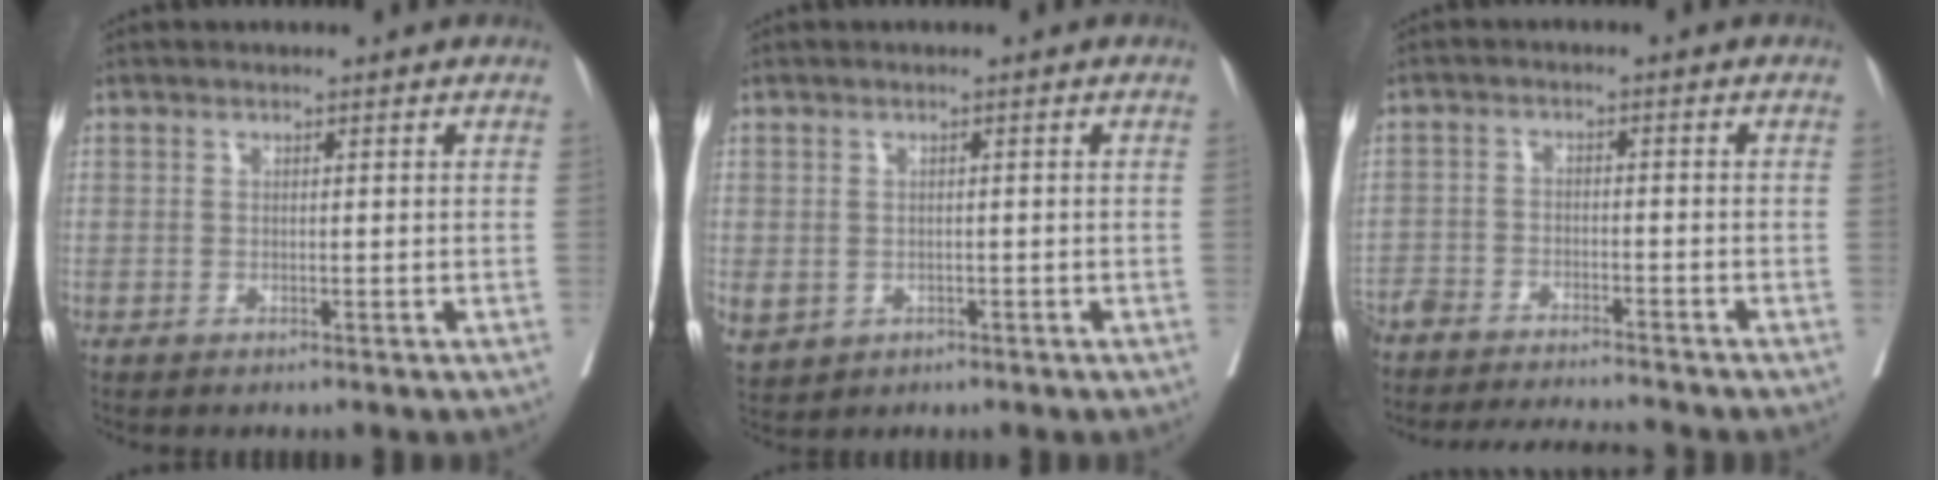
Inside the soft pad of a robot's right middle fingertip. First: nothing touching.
{"total": 5.0, "force": [-1.7, 4.1, 2.3], "torque": [-0.060, 0.000, -0.015]}
{"total": 13.5, "force": [-12.6, 1.2, 4.5], "torque": [-0.077, -0.008, -0.187]}